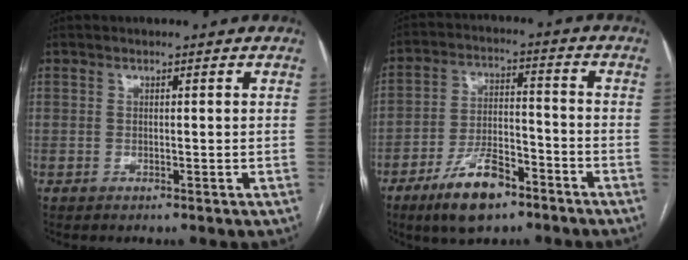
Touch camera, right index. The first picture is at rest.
{"total": 10.6, "force": [-6.9, 3.9, 7.0], "torque": [-0.134, 0.001, -0.121]}